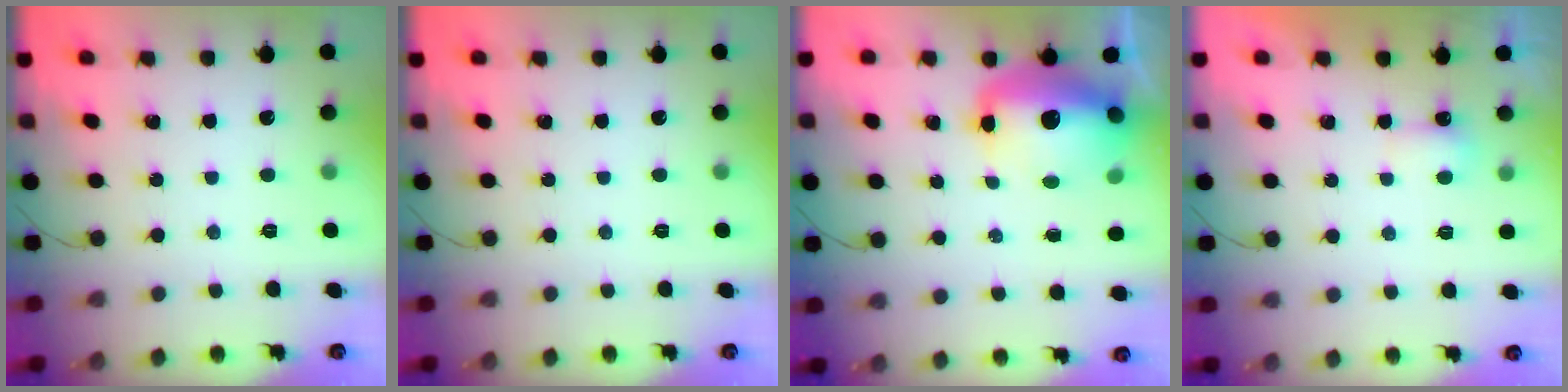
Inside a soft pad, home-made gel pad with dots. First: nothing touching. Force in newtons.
{"total": 0.0}
{"total": 15.9, "press": 15.4, "slide": 3.8}
{"total": 3.0, "press": 2.9, "slide": 0.8}